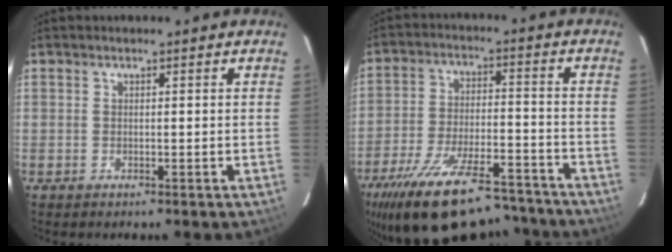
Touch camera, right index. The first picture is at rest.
{"total": 24.4, "force": [-19.9, 7.9, 11.8], "torque": [-0.231, -0.021, -0.292]}